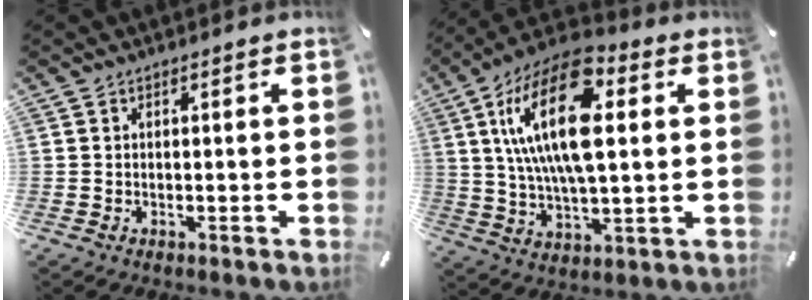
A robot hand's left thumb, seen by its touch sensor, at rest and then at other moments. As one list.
[{"total": 21.6, "force": [6.5, 10.3, 17.8], "torque": [-0.361, -0.011, 0.101]}]